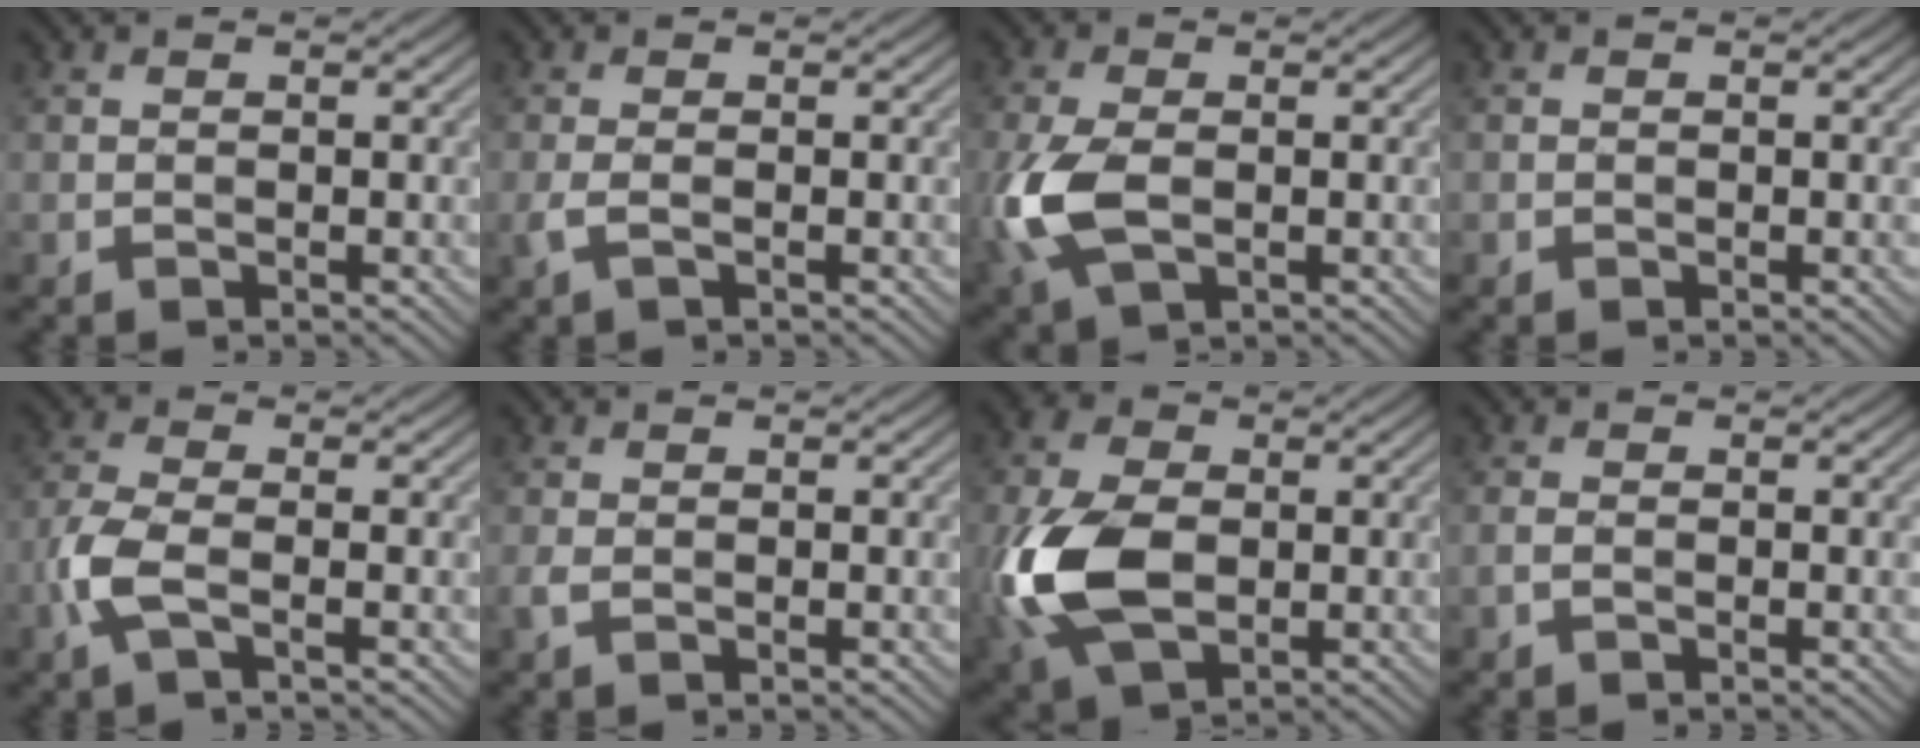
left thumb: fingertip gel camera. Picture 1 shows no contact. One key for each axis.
{"total": 1.6, "fx": -0.5, "fy": 0.3, "fz": 1.5, "tx": -0.038, "ty": 0.004, "tz": -0.016}
{"total": 7.3, "fx": -1.3, "fy": 4.1, "fz": 5.9, "tx": -0.160, "ty": -0.007, "tz": -0.027}
{"total": 0.0}
{"total": 4.5, "fx": -1.7, "fy": 1.6, "fz": 3.8, "tx": -0.100, "ty": 0.003, "tz": -0.047}
{"total": 1.1, "fx": -0.3, "fy": 0.3, "fz": 1.0, "tx": -0.027, "ty": 0.000, "tz": -0.009}
{"total": 12.3, "fx": -1.7, "fy": 7.7, "fz": 9.4, "tx": -0.250, "ty": -0.007, "tz": -0.038}
{"total": 0.9, "fx": -0.5, "fy": 0.4, "fz": 0.7, "tx": -0.021, "ty": 0.001, "tz": -0.014}